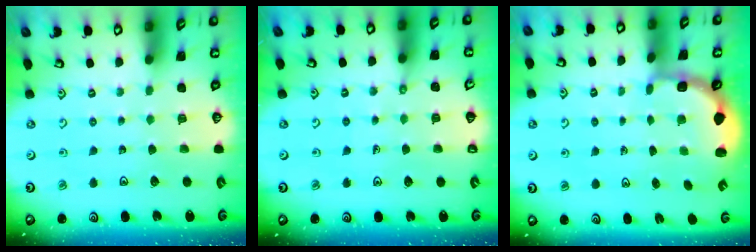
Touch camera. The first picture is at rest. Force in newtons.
{"total": 2.3, "press": 2.3, "slide": 0.5}
{"total": 2.5, "press": 1.9, "slide": 1.6}